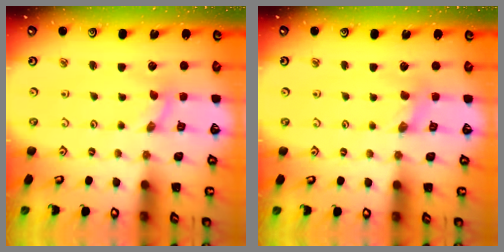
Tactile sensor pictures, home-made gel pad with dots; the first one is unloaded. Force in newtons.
{"total": 2.3, "press": 2.3, "slide": 0.3}